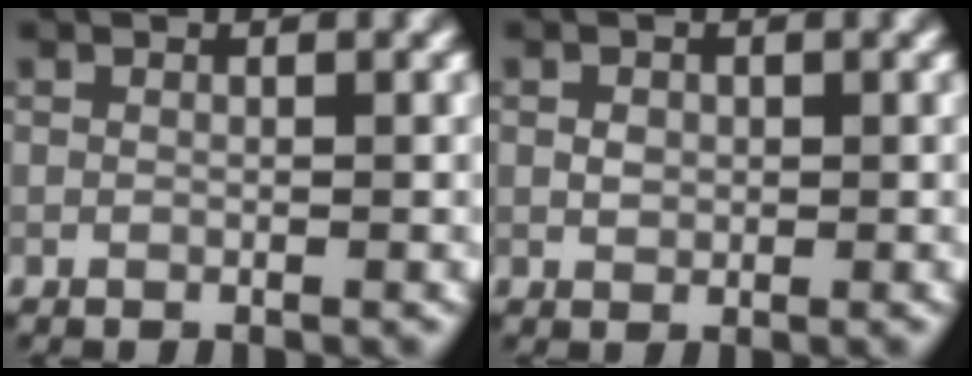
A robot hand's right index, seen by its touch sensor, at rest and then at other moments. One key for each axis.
{"total": 1.1, "fx": 0.1, "fy": 0.9, "fz": 0.6, "tx": -0.010, "ty": -0.001, "tz": 0.000}